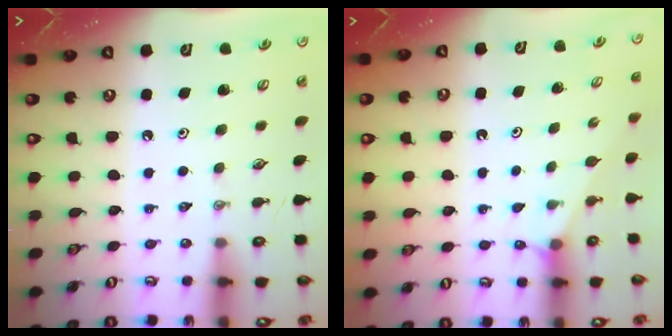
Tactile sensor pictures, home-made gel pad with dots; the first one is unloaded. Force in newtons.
{"total": 1.8, "press": 1.7, "slide": 0.3}